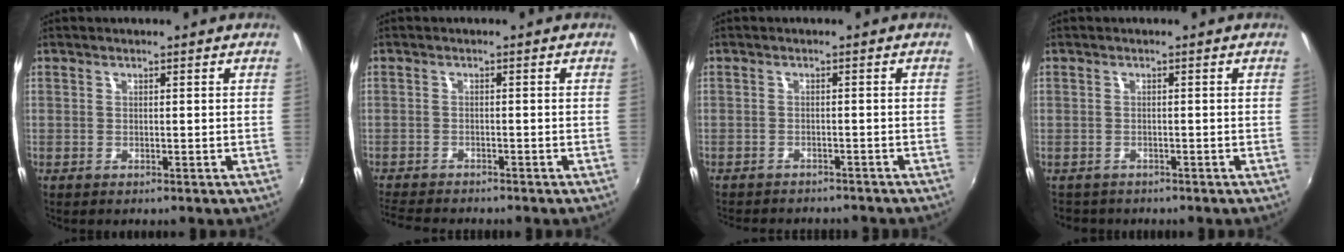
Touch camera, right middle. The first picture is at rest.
{"total": 6.5, "force": [-6.1, 1.0, 2.1], "torque": [-0.062, -0.018, -0.103]}
{"total": 6.9, "force": [-6.3, 1.8, 2.1], "torque": [-0.056, -0.014, -0.088]}
{"total": 2.2, "force": [-1.4, 1.7, -0.1], "torque": [-0.004, 0.005, -0.022]}